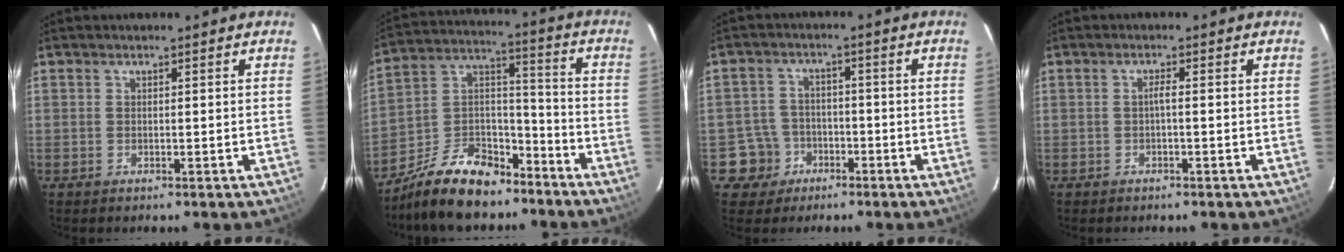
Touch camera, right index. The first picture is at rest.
{"total": 16.3, "force": [-11.6, 8.4, 7.8], "torque": [-0.167, 0.046, -0.191]}
{"total": 6.2, "force": [-2.9, 5.4, 0.2], "torque": [-0.021, 0.023, -0.049]}
{"total": 1.0, "force": [-0.4, 0.0, 0.9], "torque": [-0.017, 0.005, -0.009]}